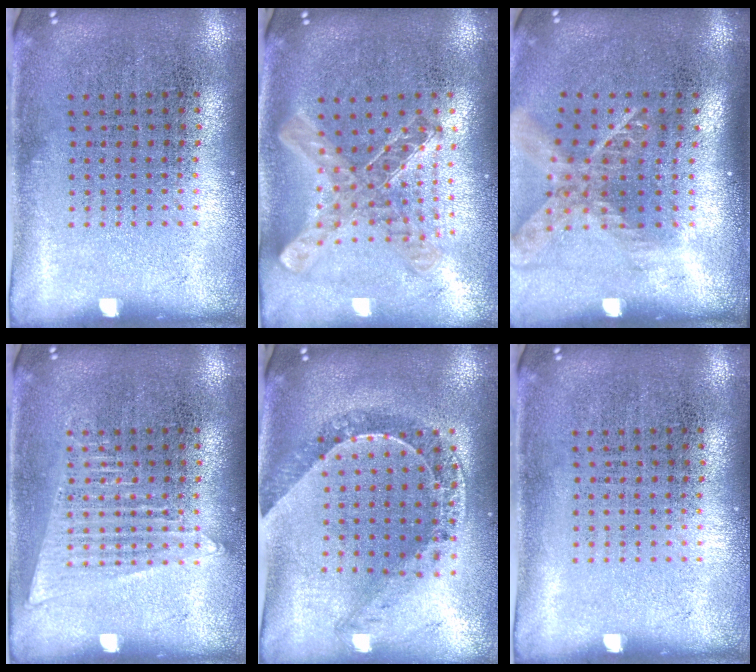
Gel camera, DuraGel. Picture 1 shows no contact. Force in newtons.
{"total": 1.1, "press": 1.0, "slide": 0.2}
{"total": 1.8, "press": 1.3, "slide": 1.2}
{"total": 1.8, "press": 1.8, "slide": 0.3}
{"total": 0.7, "press": 0.7, "slide": 0.1}
{"total": 0.0}